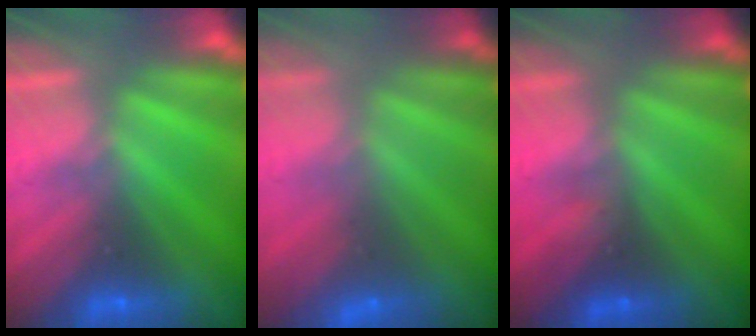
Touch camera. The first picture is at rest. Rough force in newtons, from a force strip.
{"total": 3.0}
{"total": 2.1}